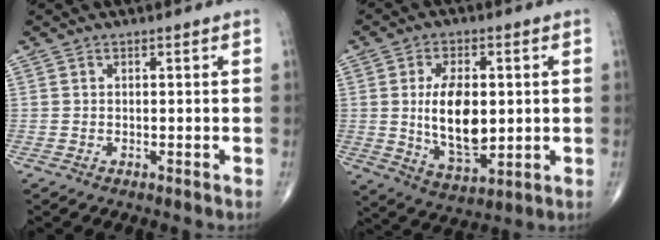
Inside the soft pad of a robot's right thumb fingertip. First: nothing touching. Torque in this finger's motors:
{"motor_torque": [-0.01, 0.43, 0.68, 0.24, 0.16]}